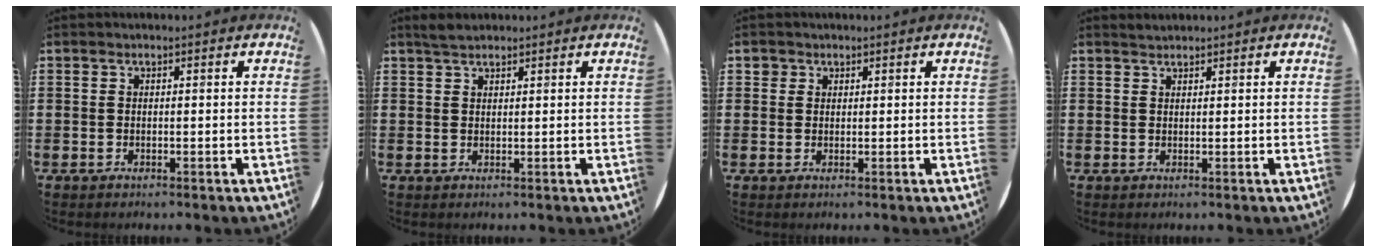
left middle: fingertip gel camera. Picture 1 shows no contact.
{"total": 1.8, "force": [1.7, 0.5, 0.6], "torque": [-0.007, 0.002, 0.030]}
{"total": 1.2, "force": [0.9, 0.8, 0.0], "torque": [0.013, -0.005, 0.016]}
{"total": 1.0, "force": [1.0, 0.1, 0.1], "torque": [-0.002, 0.001, 0.019]}